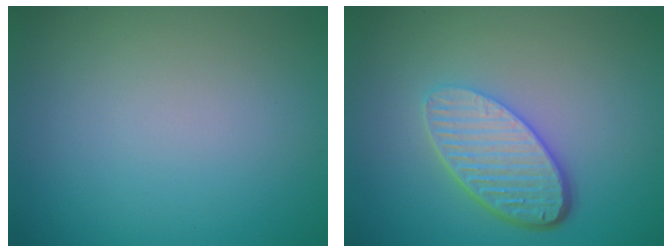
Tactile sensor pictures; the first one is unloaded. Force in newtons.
{"total": 5.3, "press": 3.9, "slide": 3.7}